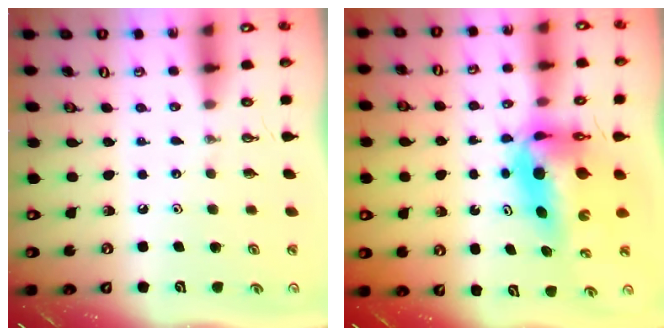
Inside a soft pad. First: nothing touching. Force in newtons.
{"total": 9.7, "press": 8.3, "slide": 4.9}